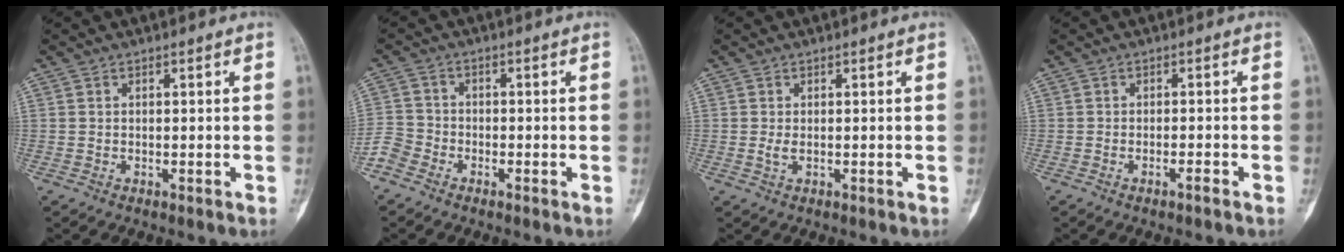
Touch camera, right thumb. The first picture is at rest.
{"total": 3.9, "force": [-3.0, 2.4, 0.7], "torque": [-0.008, 0.007, -0.073]}
{"total": 1.1, "force": [0.0, 0.5, 1.0], "torque": [-0.026, -0.004, 0.003]}
{"total": 1.5, "force": [-1.0, 0.2, 1.0], "torque": [-0.019, 0.007, -0.019]}